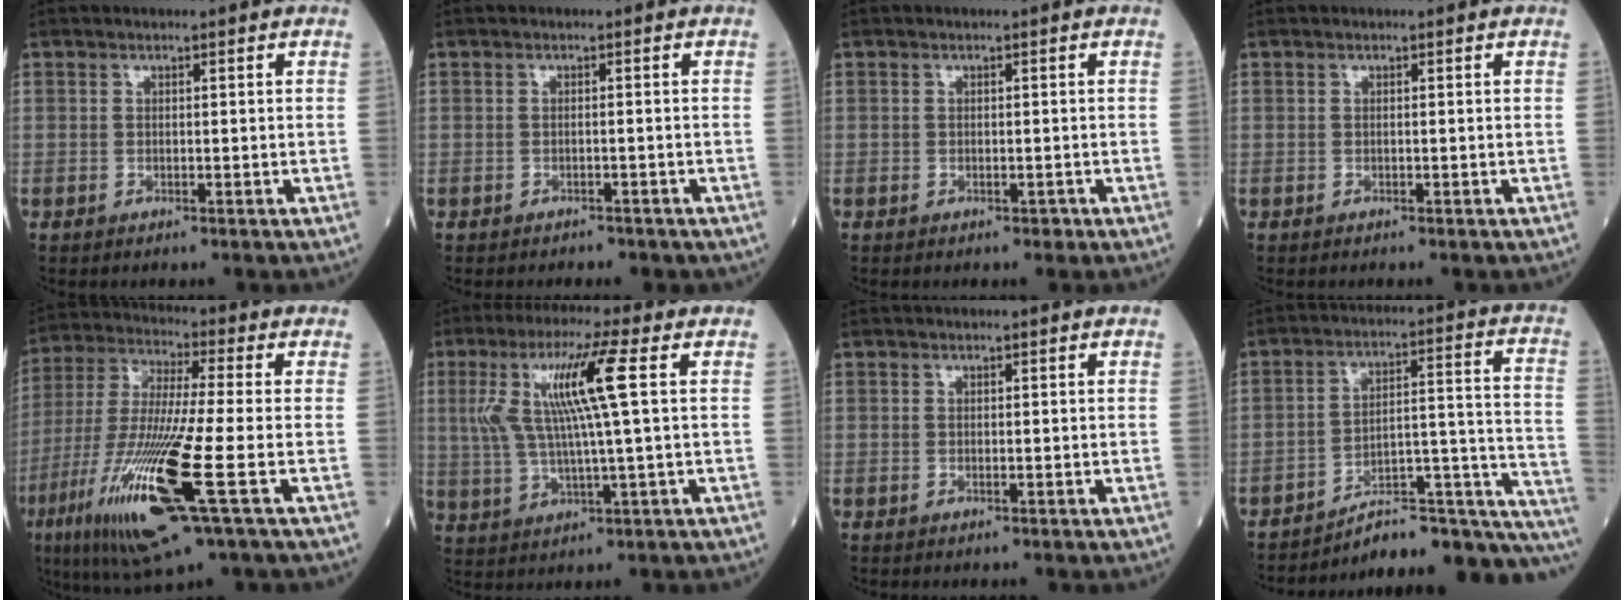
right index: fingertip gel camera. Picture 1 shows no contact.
{"total": 2.8, "force": [-2.4, 1.2, 0.9], "torque": [-0.016, -0.002, -0.024]}
{"total": 0.7, "force": [-0.4, 0.5, 0.3], "torque": [0.001, 0.002, -0.006]}
{"total": 0.0}
{"total": 18.9, "force": [-7.0, 0.8, 17.6], "torque": [-0.386, -0.045, -0.134]}
{"total": 11.0, "force": [2.6, -0.2, 10.7], "torque": [-0.220, 0.011, 0.048]}
{"total": 0.0}
{"total": 18.3, "force": [-16.3, 2.7, 7.7], "torque": [-0.043, 0.068, -0.225]}